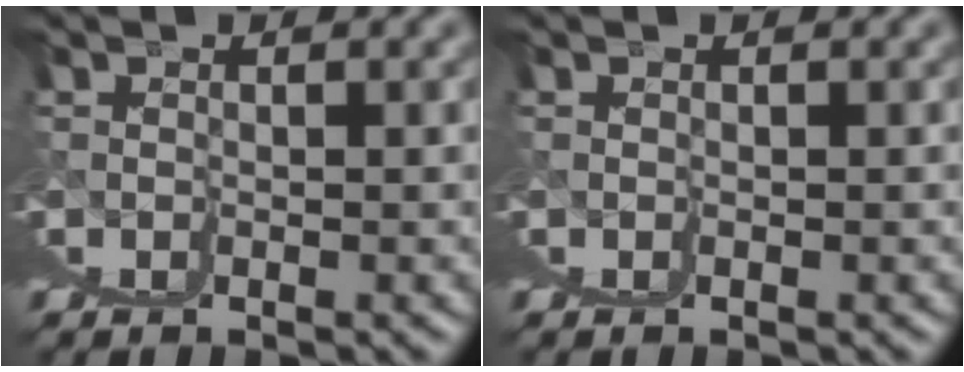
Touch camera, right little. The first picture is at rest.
{"total": 0.0}